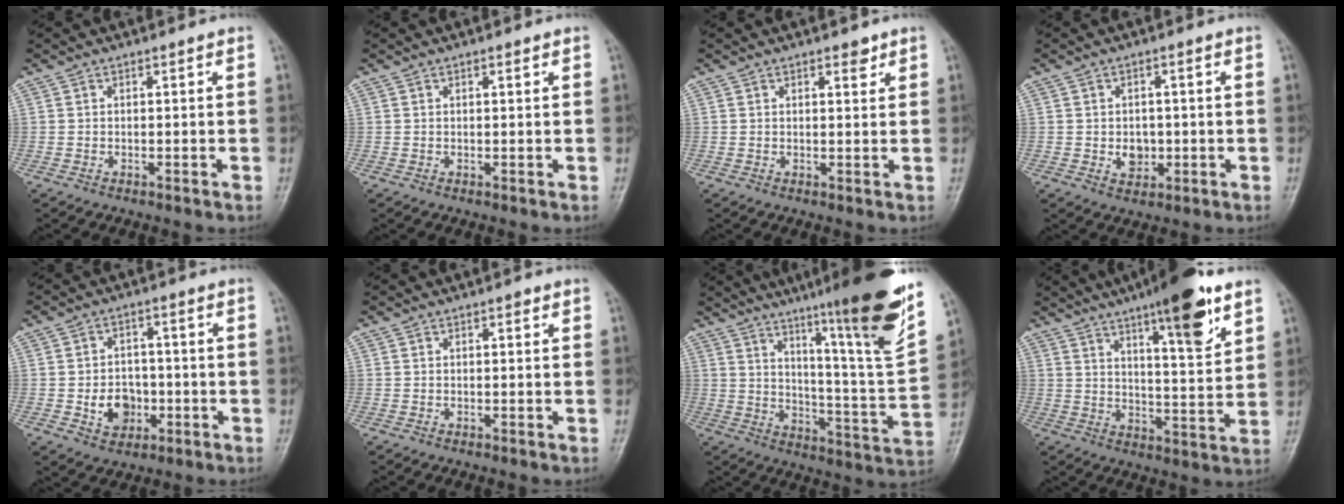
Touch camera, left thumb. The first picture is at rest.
{"total": 0.6, "force": [0.4, 0.2, 0.5], "torque": [-0.009, -0.001, 0.006]}
{"total": 2.0, "force": [1.4, 0.9, 1.2], "torque": [-0.007, -0.007, 0.019]}
{"total": 3.9, "force": [-0.5, 3.1, 2.3], "torque": [-0.018, 0.001, 0.000]}
{"total": 7.1, "force": [-1.7, 5.7, 3.9], "torque": [-0.031, 0.012, -0.023]}
{"total": 0.7, "force": [0.4, 0.3, 0.5], "torque": [-0.006, 0.000, 0.004]}
{"total": 23.3, "force": [15.1, 1.1, 17.7], "torque": [-0.235, -0.078, 0.226]}
{"total": 15.4, "force": [9.2, 3.4, 11.9], "torque": [-0.158, -0.046, 0.140]}